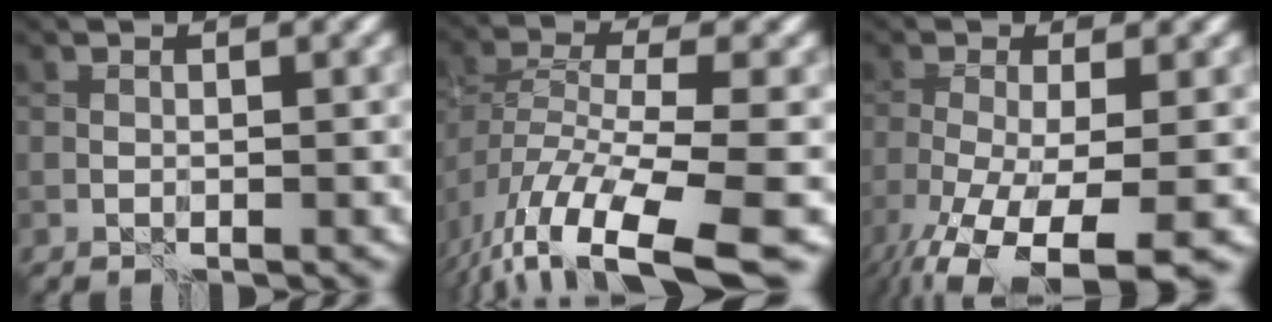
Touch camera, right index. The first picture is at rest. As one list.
[{"total": 10.5, "force": [-5.8, 4.3, 7.6], "torque": [-0.143, -0.023, -0.099]}, {"total": 11.1, "force": [-7.0, 3.6, 7.9], "torque": [-0.162, -0.053, -0.099]}]